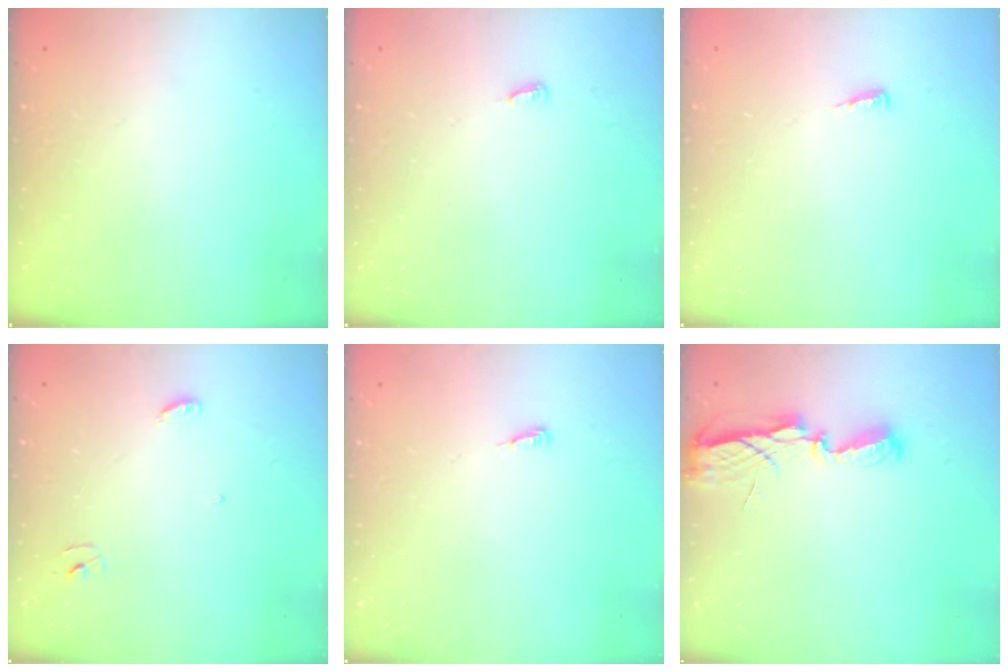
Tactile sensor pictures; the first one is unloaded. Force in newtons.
{"total": 2.9, "press": 2.9, "slide": 0.3}
{"total": 4.9, "press": 4.9, "slide": 0.5}
{"total": 3.2, "press": 3.2, "slide": 0.3}
{"total": 3.5, "press": 3.5, "slide": 0.3}
{"total": 7.1, "press": 7.1, "slide": 0.5}